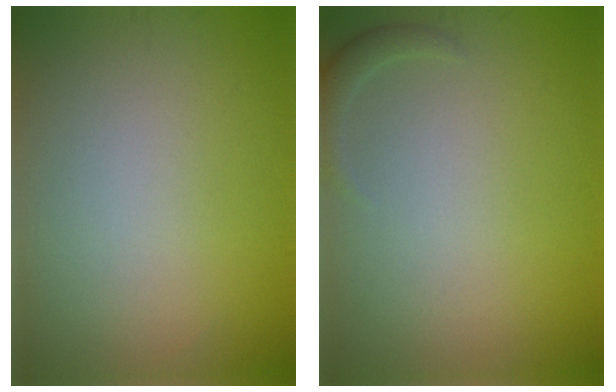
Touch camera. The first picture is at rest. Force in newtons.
{"total": 1.2, "press": 1.2, "slide": 0.2}